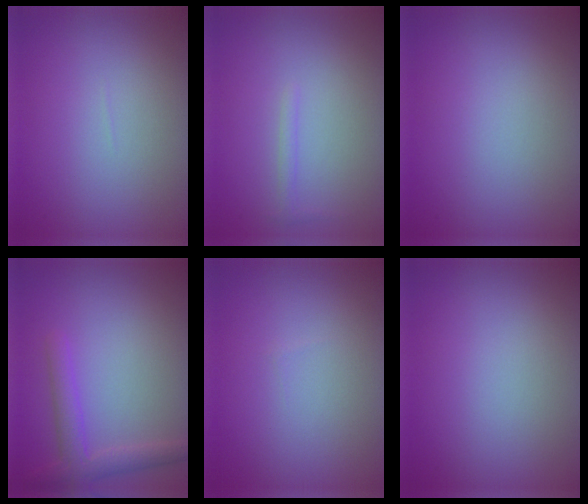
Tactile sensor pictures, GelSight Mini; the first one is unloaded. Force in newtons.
{"total": 0.7, "press": 0.7, "slide": 0.0}
{"total": 0.0}
{"total": 2.8, "press": 2.8, "slide": 0.2}
{"total": 0.0}
{"total": 0.0}